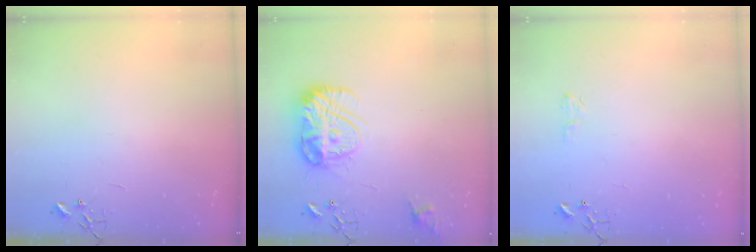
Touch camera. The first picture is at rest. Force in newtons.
{"total": 14.7, "press": 14.7, "slide": 1.0}
{"total": 5.4, "press": 5.4, "slide": 0.6}